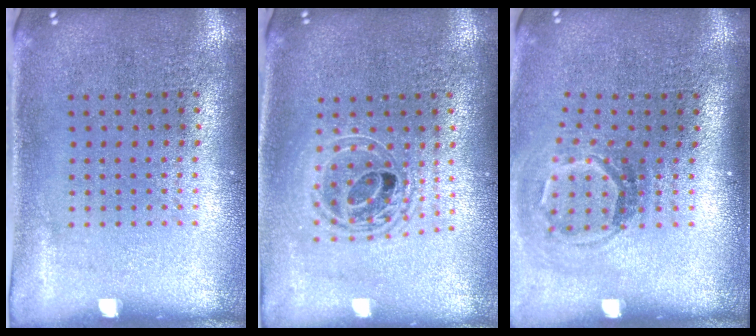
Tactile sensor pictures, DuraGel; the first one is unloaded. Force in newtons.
{"total": 1.6, "press": 1.3, "slide": 0.9}
{"total": 1.9, "press": 1.3, "slide": 1.4}